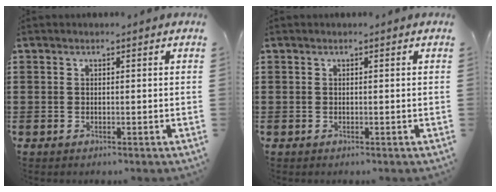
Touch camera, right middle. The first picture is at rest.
{"total": 0.0}